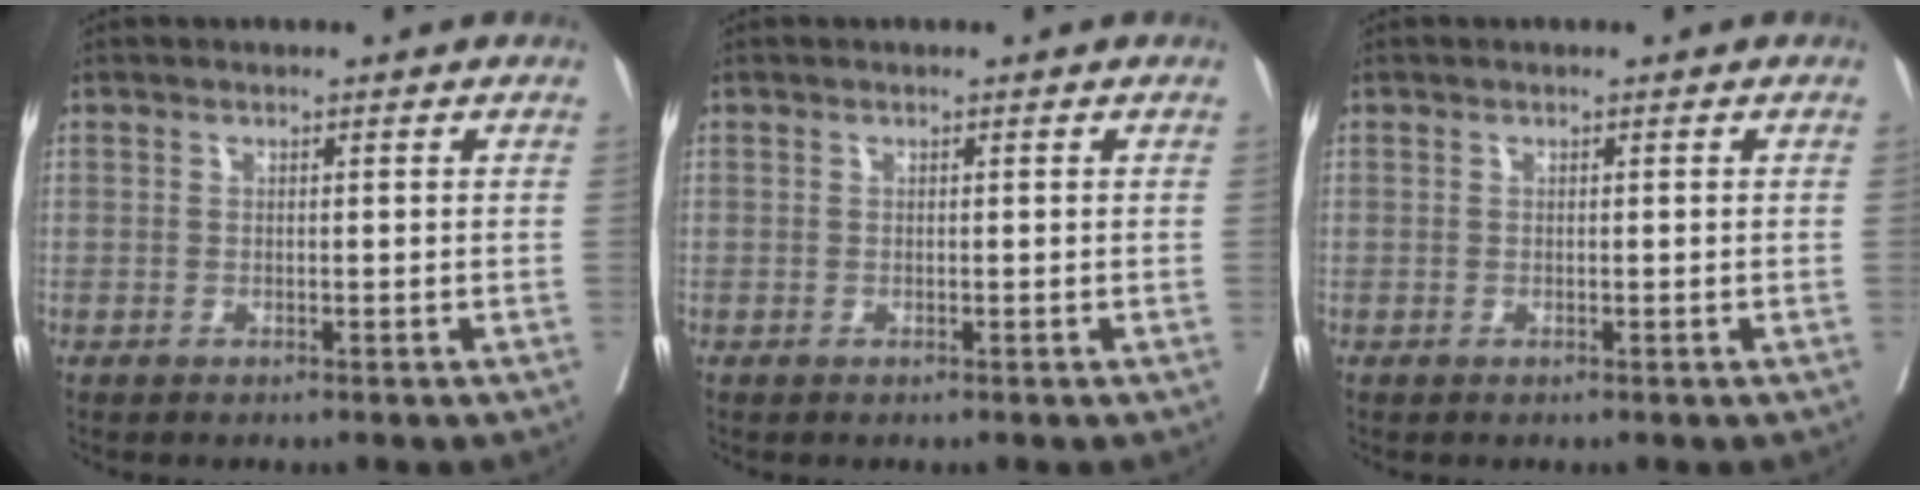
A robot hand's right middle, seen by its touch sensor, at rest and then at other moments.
{"total": 0.0}
{"total": 0.0}